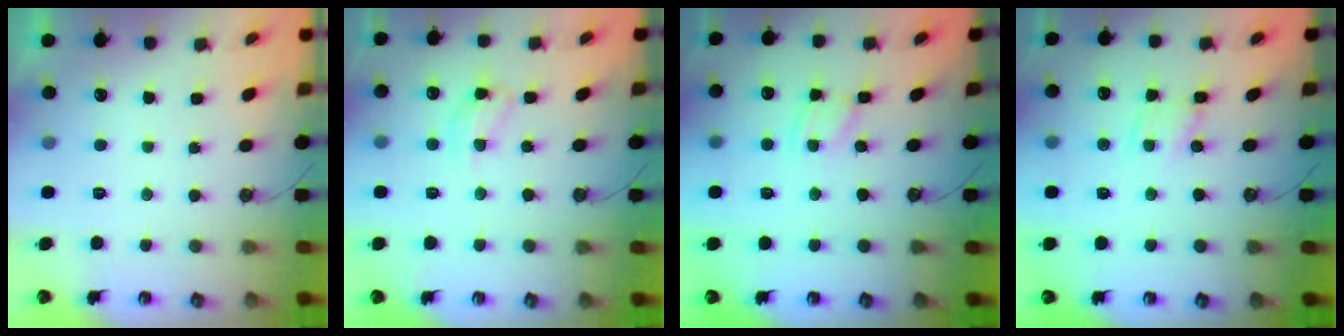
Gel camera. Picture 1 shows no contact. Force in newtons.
{"total": 10.6, "press": 10.6, "slide": 0.8}
{"total": 2.6, "press": 2.6, "slide": 0.1}
{"total": 1.9, "press": 1.9, "slide": 0.3}